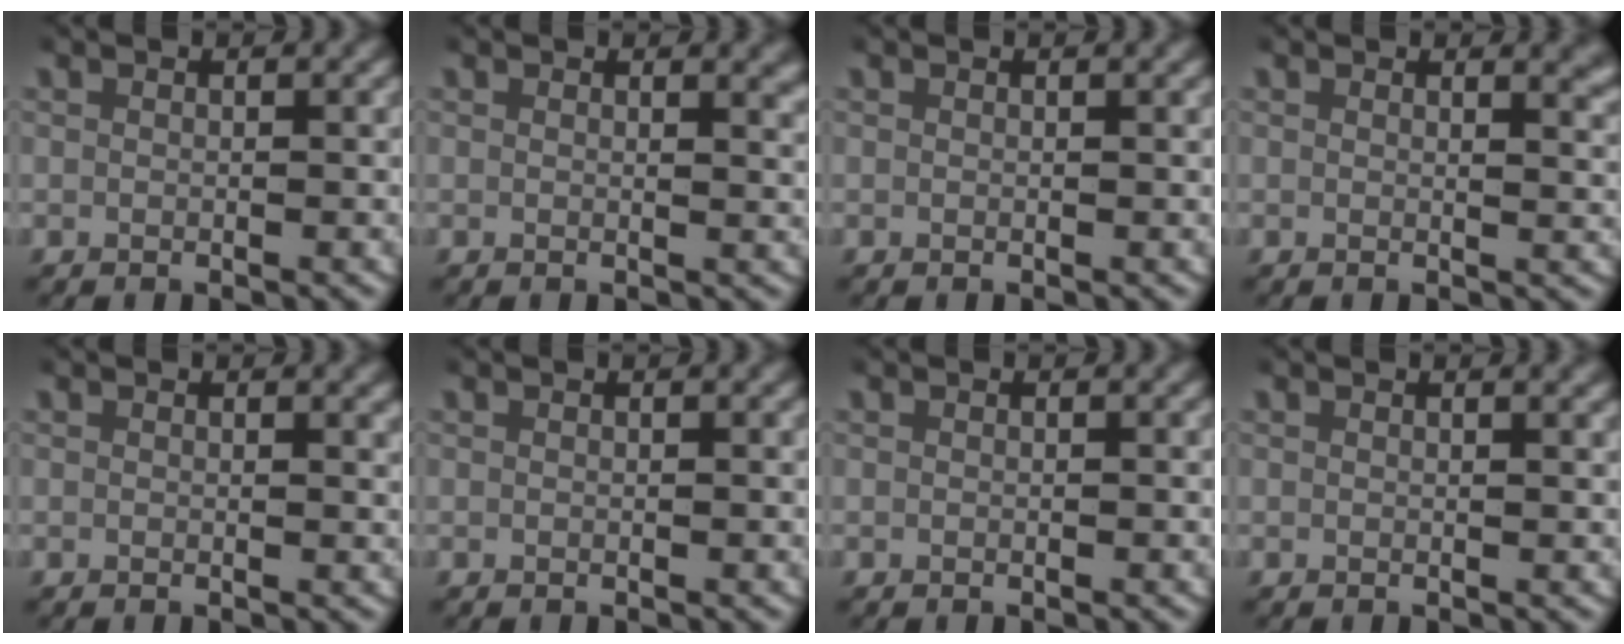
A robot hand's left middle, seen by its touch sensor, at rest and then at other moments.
{"total": 1.5, "force": [1.3, 0.3, 0.8], "torque": [-0.007, -0.003, 0.017]}
{"total": 0.0}
{"total": 2.3, "force": [1.8, 0.5, 1.4], "torque": [-0.012, -0.004, 0.025]}
{"total": 0.6, "force": [0.6, 0.0, 0.2], "torque": [-0.001, -0.002, 0.007]}
{"total": 0.0}
{"total": 0.0}
{"total": 0.9, "force": [0.7, -0.1, 0.5], "torque": [-0.005, -0.001, 0.009]}